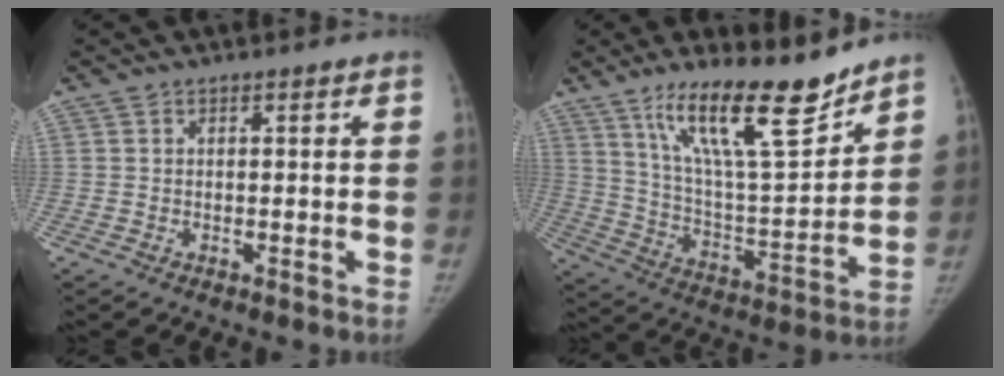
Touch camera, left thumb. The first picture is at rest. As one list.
[{"total": 19.2, "force": [13.8, 4.3, 12.5], "torque": [-0.180, -0.085, 0.243]}]